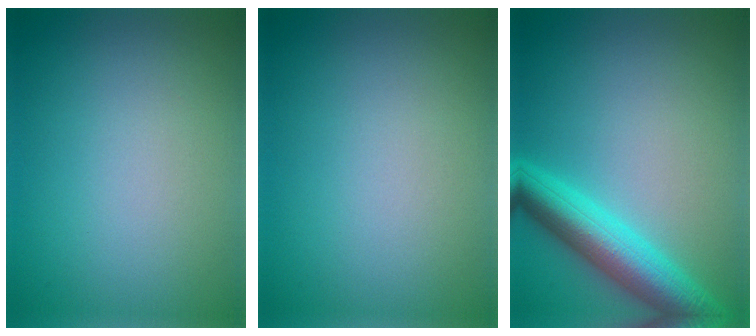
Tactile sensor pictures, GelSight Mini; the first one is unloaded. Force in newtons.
{"total": 0.0}
{"total": 6.2, "press": 6.2, "slide": 0.3}